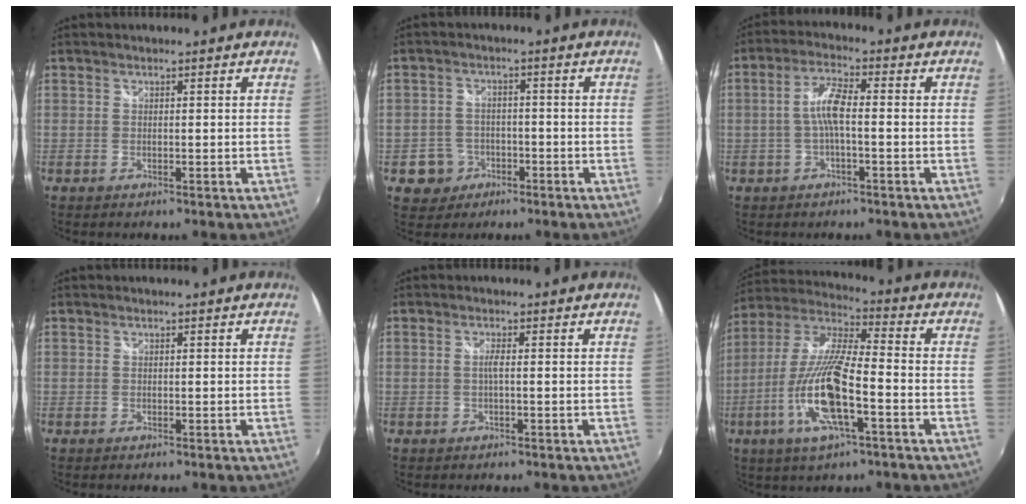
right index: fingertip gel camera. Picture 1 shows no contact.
{"total": 5.5, "force": [-2.3, 5.0, 0.7], "torque": [-0.029, 0.015, -0.033]}
{"total": 5.4, "force": [-0.9, 1.0, 5.2], "torque": [-0.108, 0.011, -0.018]}
{"total": 0.0}
{"total": 1.3, "force": [-0.3, -0.2, 1.3], "torque": [-0.023, 0.002, -0.007]}
{"total": 16.5, "force": [-5.9, 3.6, 15.0], "torque": [-0.310, -0.016, -0.118]}